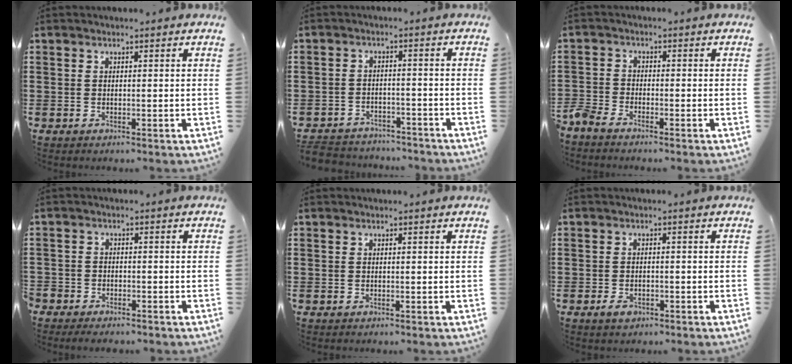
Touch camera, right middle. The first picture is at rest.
{"total": 3.6, "force": [-3.6, 0.6, -0.2], "torque": [-0.009, -0.003, -0.078]}
{"total": 2.5, "force": [-2.4, 0.5, 0.6], "torque": [-0.034, -0.005, -0.056]}
{"total": 2.1, "force": [-2.0, 0.6, 0.0], "torque": [-0.005, 0.003, -0.045]}
{"total": 0.0}
{"total": 1.5, "force": [-0.9, 0.8, 0.9], "torque": [-0.020, -0.002, -0.018]}